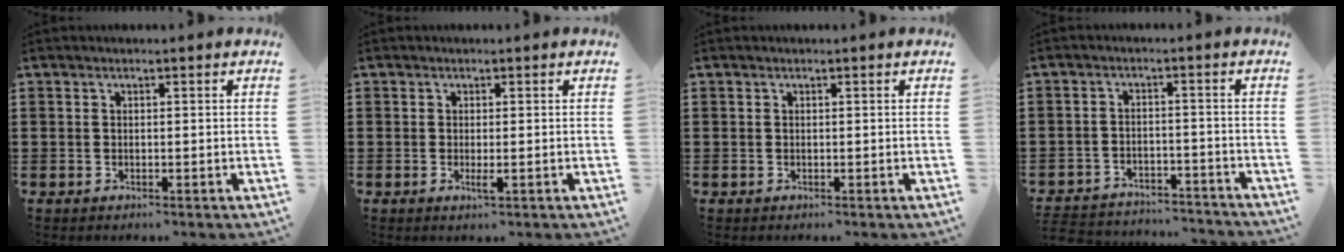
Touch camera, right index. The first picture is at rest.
{"total": 1.6, "force": [-0.4, 0.1, 1.6], "torque": [-0.035, -0.005, -0.009]}
{"total": 0.0}
{"total": 3.8, "force": [-3.8, 0.4, 0.2], "torque": [-0.010, 0.003, -0.080]}